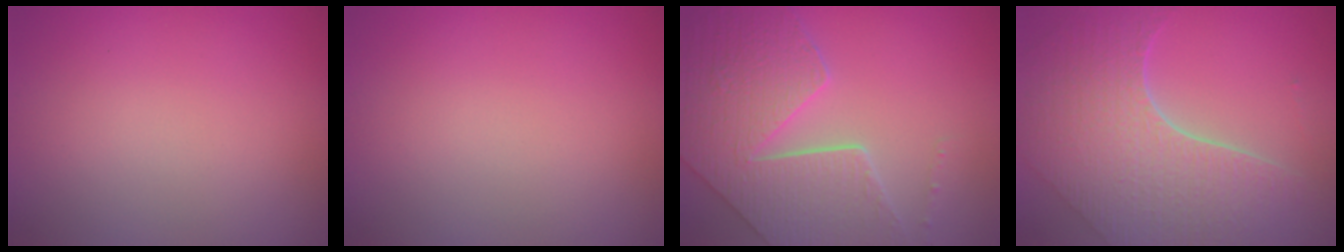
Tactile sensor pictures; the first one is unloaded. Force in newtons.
{"total": 0.0}
{"total": 7.7, "press": 6.1, "slide": 4.6}
{"total": 8.2, "press": 5.9, "slide": 5.7}